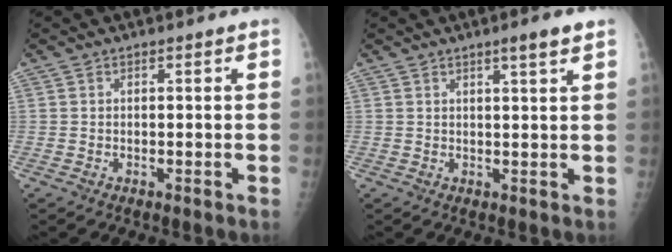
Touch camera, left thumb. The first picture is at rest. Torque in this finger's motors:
{"motor_torque": [0.41, 0.12, 0.23, -0.06, 0.07]}